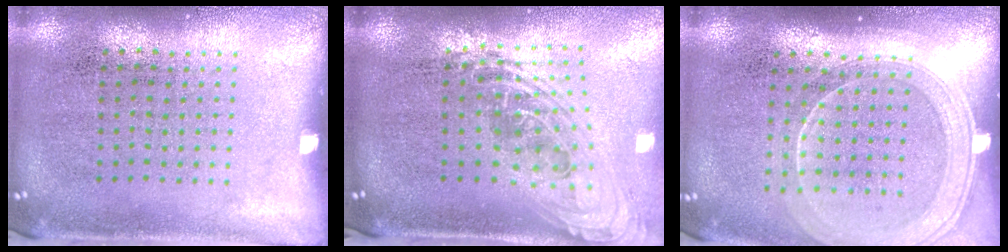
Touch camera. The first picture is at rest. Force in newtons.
{"total": 2.2, "press": 1.6, "slide": 1.5}
{"total": 1.9, "press": 1.7, "slide": 0.9}